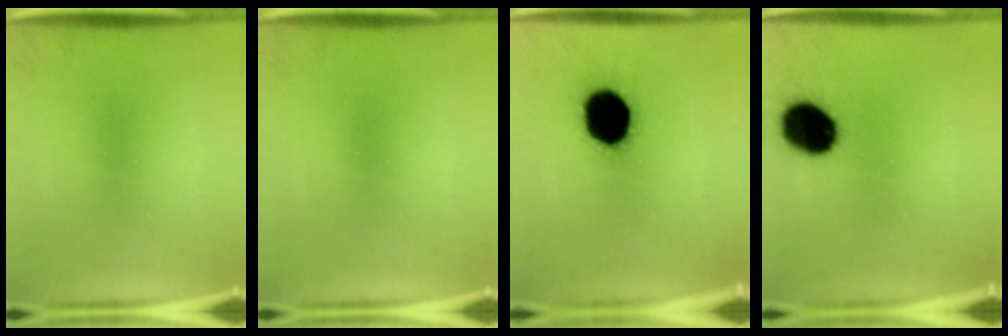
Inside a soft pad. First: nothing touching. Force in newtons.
{"total": 0.0}
{"total": 19.4}
{"total": 15.0}